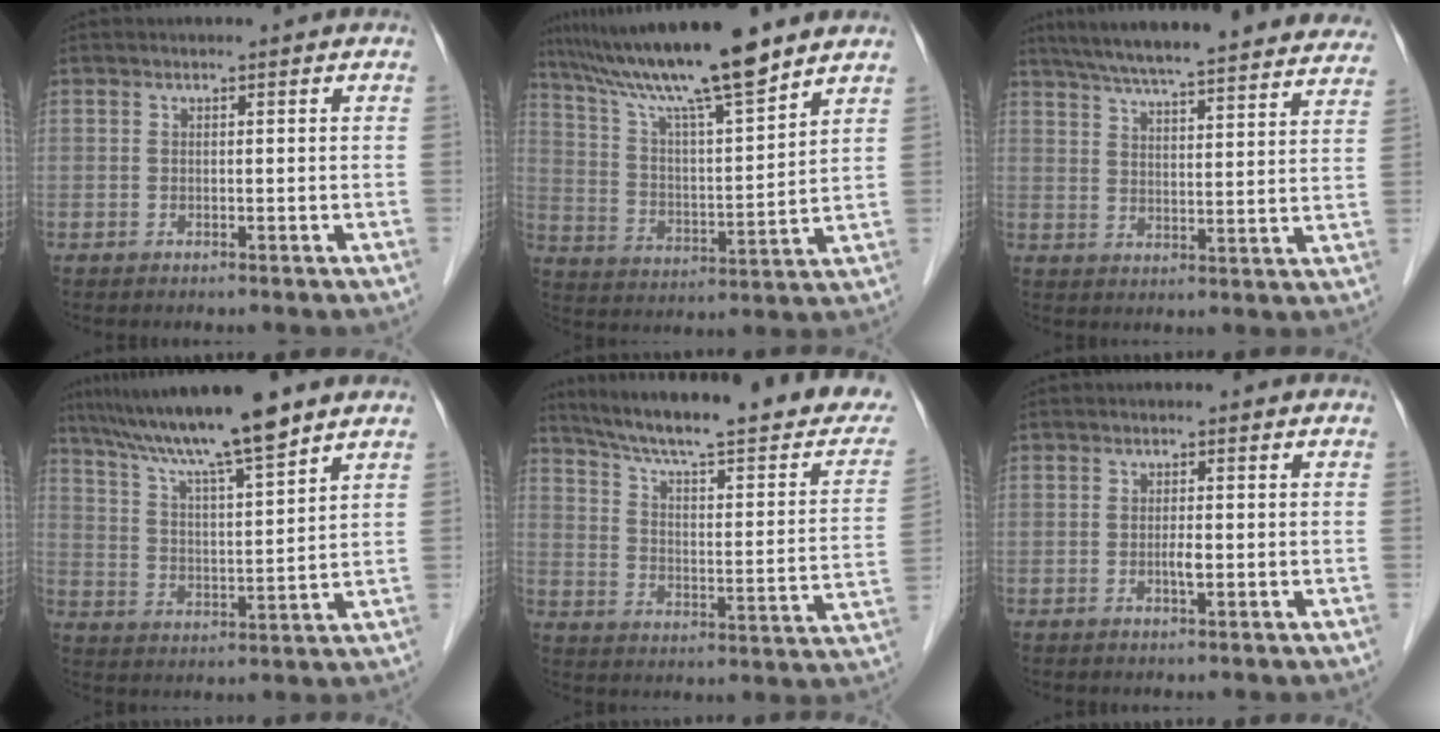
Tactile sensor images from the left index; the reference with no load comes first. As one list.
[{"total": 16.0, "force": [13.2, 0.0, 9.1], "torque": [-0.160, 0.005, 0.232]}, {"total": 31.7, "force": [26.8, 4.9, 16.2], "torque": [-0.250, -0.036, 0.334]}, {"total": 13.2, "force": [10.8, -0.5, 7.7], "torque": [-0.138, 0.015, 0.187]}, {"total": 26.7, "force": [22.2, 3.3, 14.5], "torque": [-0.217, -0.029, 0.294]}, {"total": 1.3, "force": [-0.3, 0.2, 1.3], "torque": [-0.027, -0.001, -0.005]}]